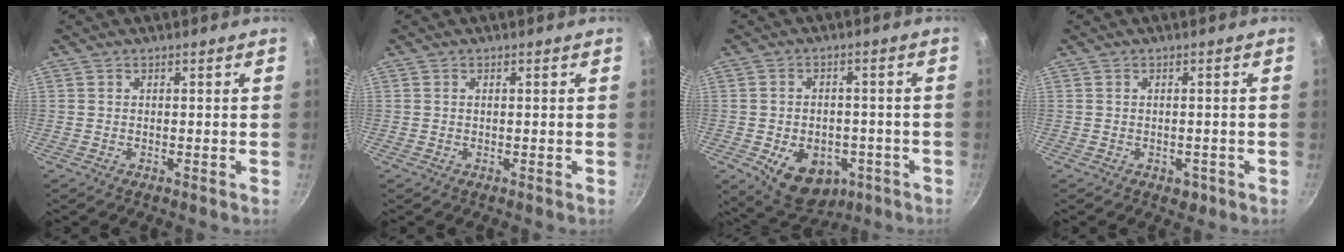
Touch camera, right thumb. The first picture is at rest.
{"total": 0.0}
{"total": 12.0, "force": [-4.8, 8.3, 7.1], "torque": [-0.091, 0.018, -0.058]}
{"total": 1.7, "force": [-0.8, 1.3, 0.8], "torque": [-0.001, 0.004, -0.006]}